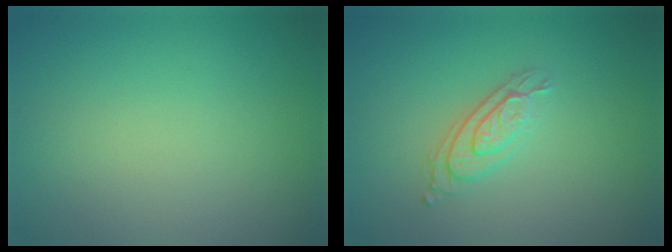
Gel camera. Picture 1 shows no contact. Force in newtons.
{"total": 2.8, "press": 2.2, "slide": 1.7}